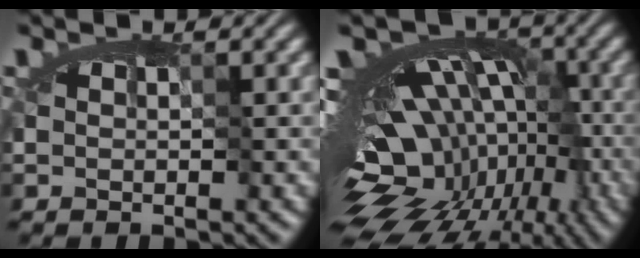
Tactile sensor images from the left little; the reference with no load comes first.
{"total": 14.1, "force": [-6.7, 8.2, 9.3], "torque": [-0.115, -0.003, -0.088]}